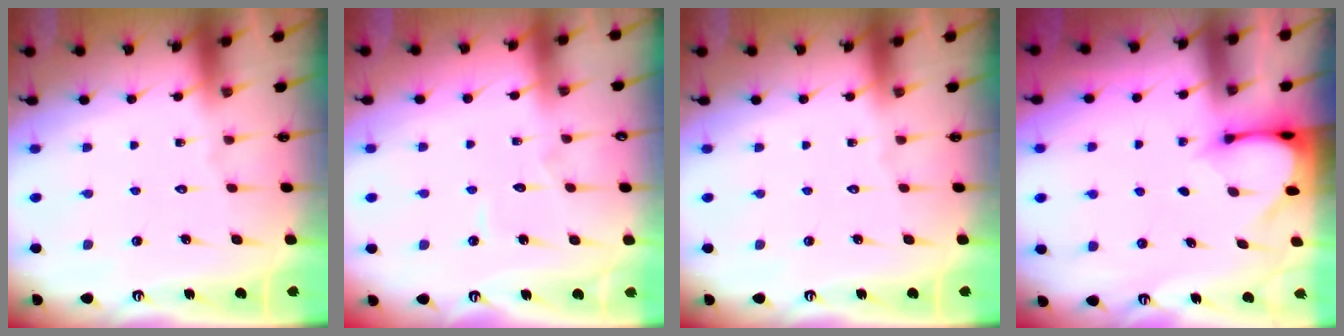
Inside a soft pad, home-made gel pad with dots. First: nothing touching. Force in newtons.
{"total": 2.9, "press": 2.9, "slide": 0.2}
{"total": 0.0}
{"total": 3.5, "press": 3.4, "slide": 0.3}